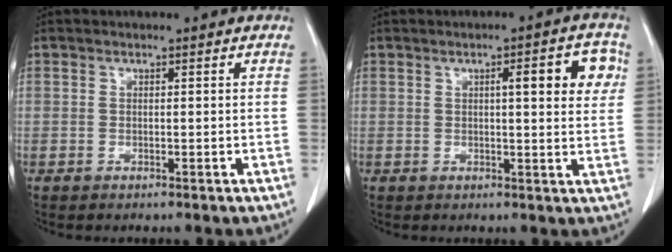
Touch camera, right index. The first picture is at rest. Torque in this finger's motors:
{"motor_torque": [0.41, 0.39, 0.09, 0.05]}